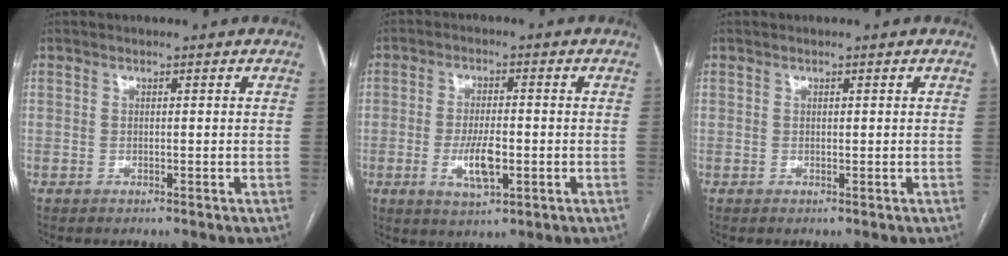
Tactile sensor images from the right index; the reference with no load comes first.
{"total": 6.3, "force": [-1.6, 1.9, 5.8], "torque": [-0.112, -0.007, -0.024]}
{"total": 0.0}